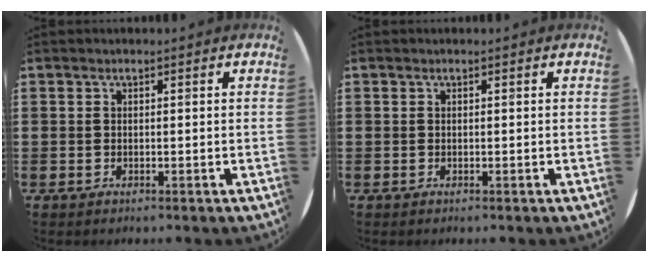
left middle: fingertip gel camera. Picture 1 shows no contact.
{"total": 0.0}